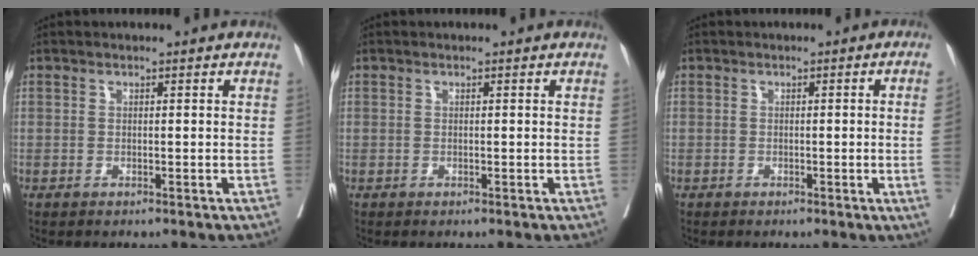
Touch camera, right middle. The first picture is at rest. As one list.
[{"total": 0.0}, {"total": 3.7, "force": [-0.4, -1.4, 3.4], "torque": [-0.047, -0.008, -0.001]}]